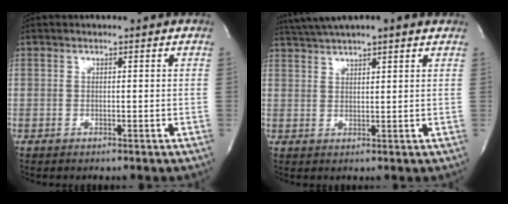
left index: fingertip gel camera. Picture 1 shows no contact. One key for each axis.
{"total": 7.9, "fx": 6.4, "fy": 0.6, "fz": 4.7, "tx": -0.084, "ty": 0.037, "tz": 0.098}